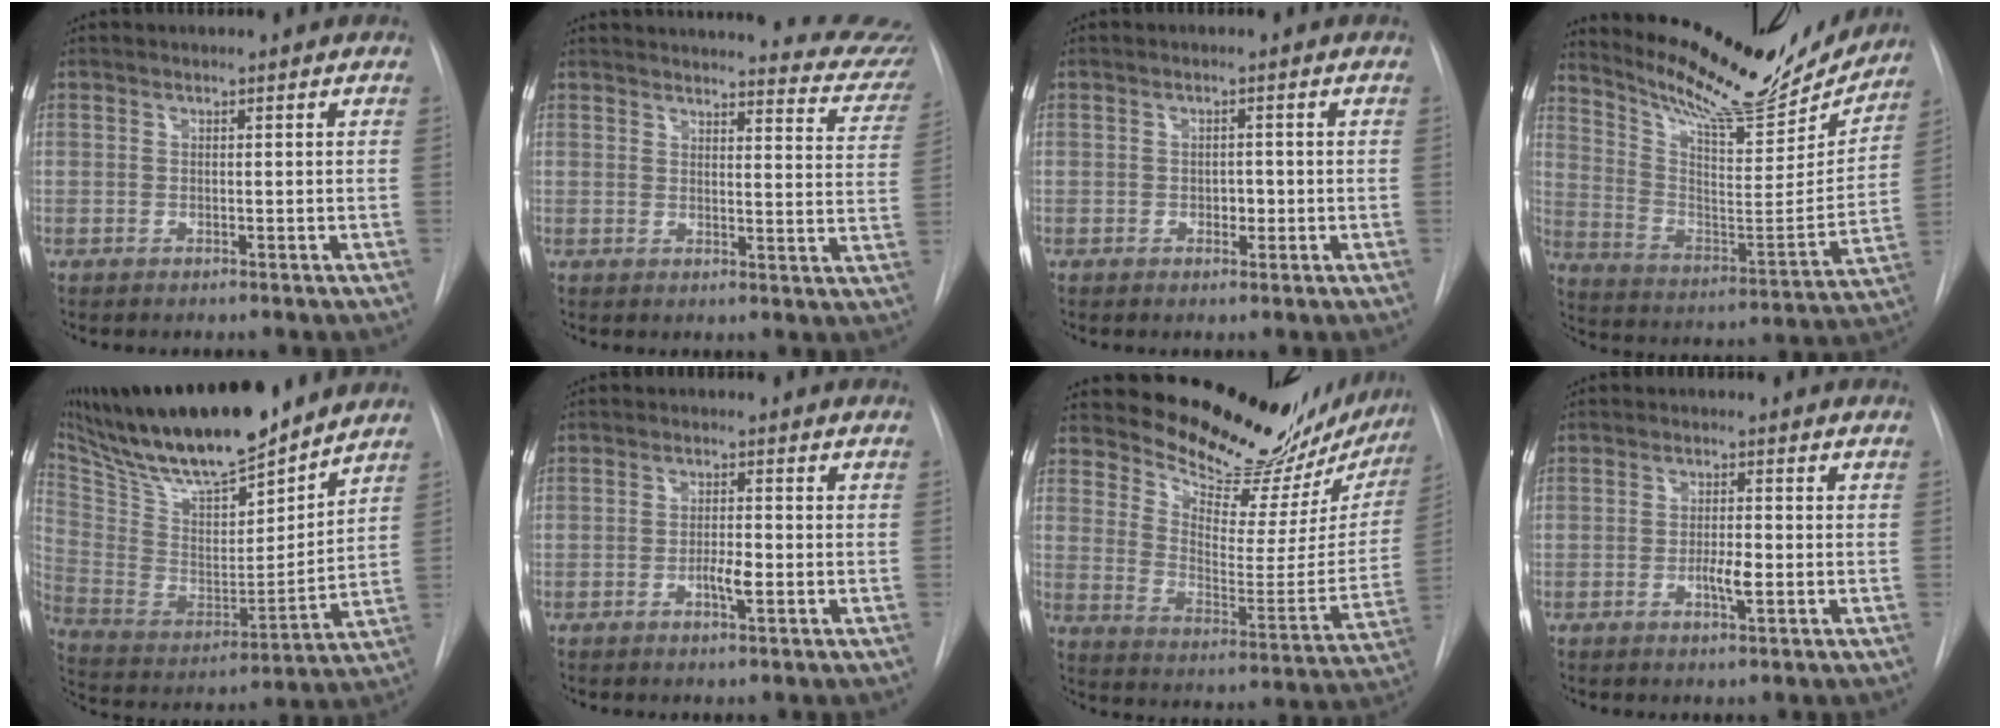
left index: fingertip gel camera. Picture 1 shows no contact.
{"total": 19.7, "force": [19.0, 2.4, 4.5], "torque": [-0.045, -0.070, 0.202]}
{"total": 1.6, "force": [-0.4, 1.1, 1.1], "torque": [-0.014, 0.003, -0.004]}
{"total": 22.9, "force": [20.8, 4.4, 8.4], "torque": [-0.140, -0.047, 0.304]}
{"total": 23.2, "force": [19.7, 3.9, 11.6], "torque": [-0.222, -0.007, 0.339]}
{"total": 2.7, "force": [-0.9, 0.5, 2.5], "torque": [-0.044, 0.001, -0.015]}
{"total": 22.3, "force": [20.9, 4.8, 6.1], "torque": [-0.083, -0.097, 0.268]}
{"total": 2.9, "force": [-0.8, 0.6, 2.8], "torque": [-0.049, 0.000, -0.012]}